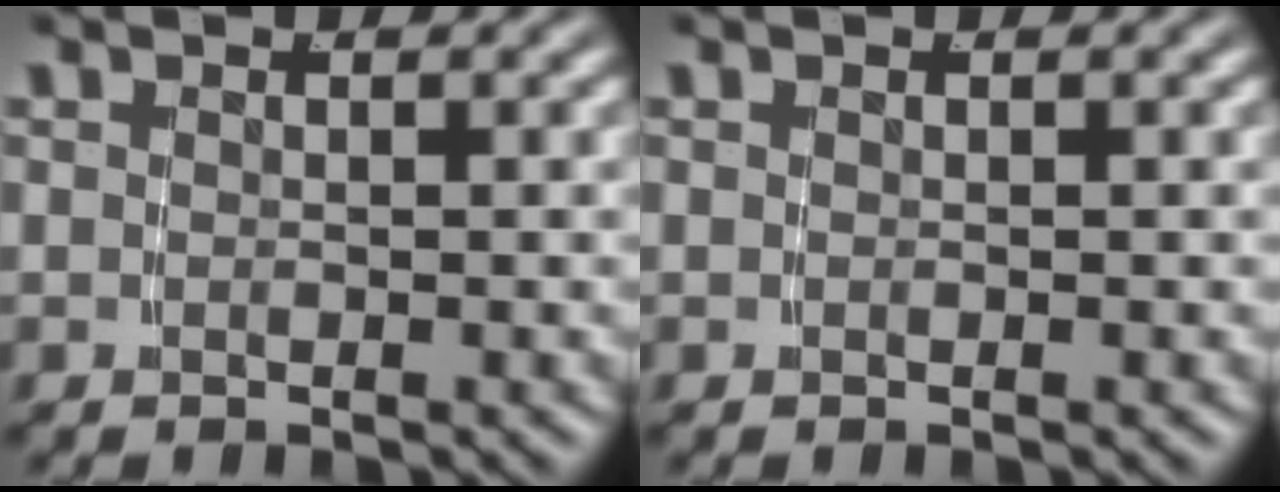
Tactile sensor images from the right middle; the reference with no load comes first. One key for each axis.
{"total": 0.0}